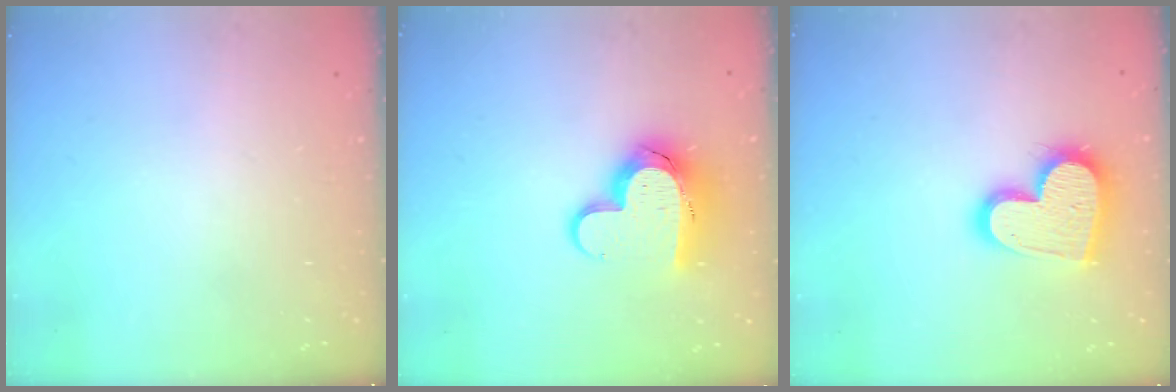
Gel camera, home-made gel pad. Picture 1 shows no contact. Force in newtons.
{"total": 13.6, "press": 13.5, "slide": 1.3}
{"total": 17.9, "press": 17.9, "slide": 1.4}